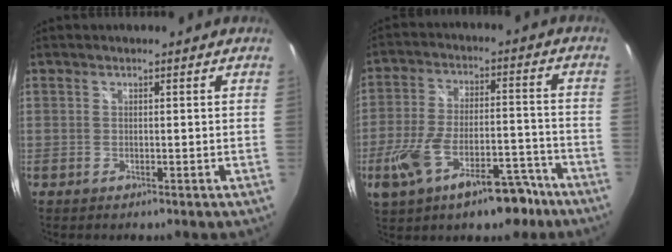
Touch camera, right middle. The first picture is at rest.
{"total": 16.4, "force": [-9.8, 6.7, 11.2], "torque": [-0.226, -0.012, -0.153]}